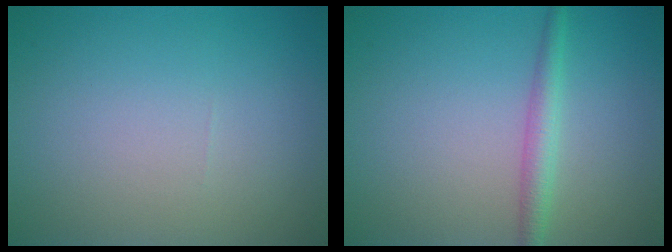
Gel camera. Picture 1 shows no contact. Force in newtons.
{"total": 2.1, "press": 2.1, "slide": 0.1}